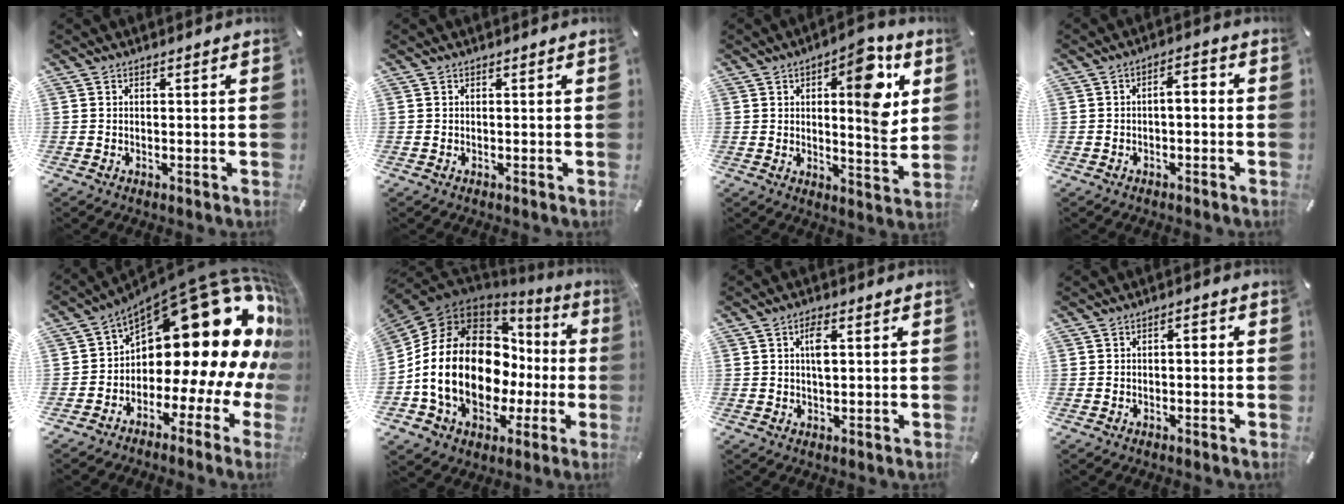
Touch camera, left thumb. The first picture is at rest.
{"total": 0.0}
{"total": 13.7, "force": [4.8, 4.7, 11.9], "torque": [-0.151, -0.028, 0.070]}
{"total": 3.8, "force": [-1.3, 1.7, 3.2], "torque": [-0.058, 0.017, -0.027]}
{"total": 26.1, "force": [9.0, 13.4, 20.4], "torque": [-0.295, -0.096, 0.177]}
{"total": 23.4, "force": [-1.0, 16.1, 17.0], "torque": [-0.362, -0.017, -0.003]}
{"total": 3.8, "force": [0.9, 1.3, 3.4], "torque": [-0.064, 0.005, 0.010]}
{"total": 2.3, "force": [-0.6, 1.0, 2.0], "torque": [-0.036, 0.009, -0.014]}